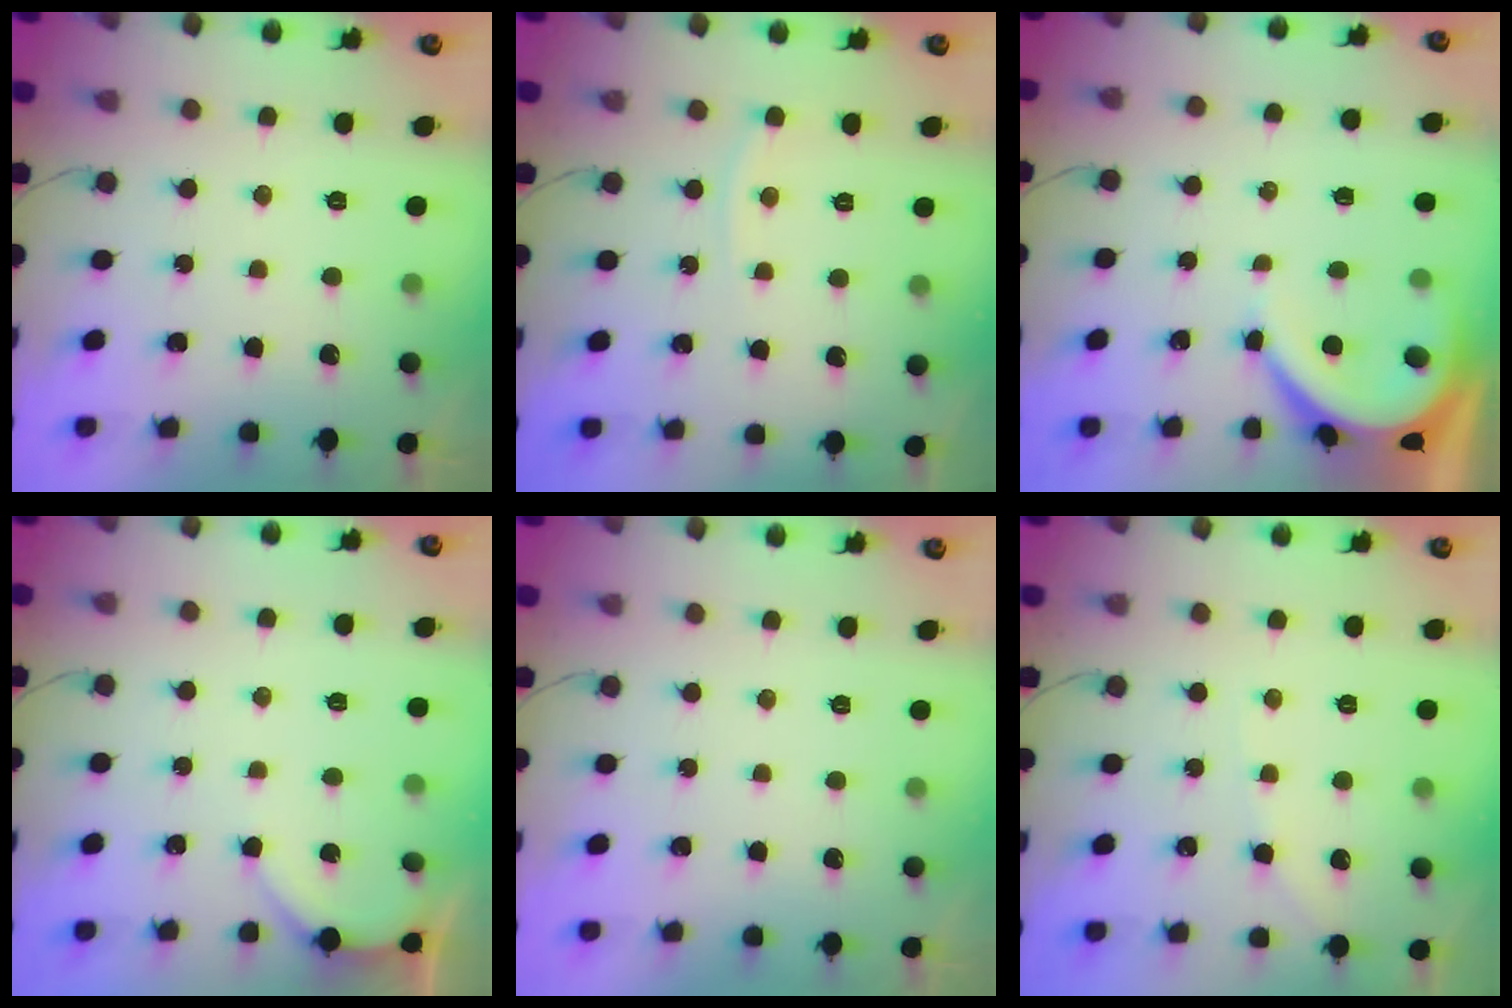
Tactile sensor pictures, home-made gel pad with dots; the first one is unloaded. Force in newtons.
{"total": 3.4, "press": 3.4, "slide": 0.3}
{"total": 6.1, "press": 6.1, "slide": 0.4}
{"total": 2.1, "press": 2.1, "slide": 0.2}
{"total": 0.0}
{"total": 3.0, "press": 3.0, "slide": 0.5}